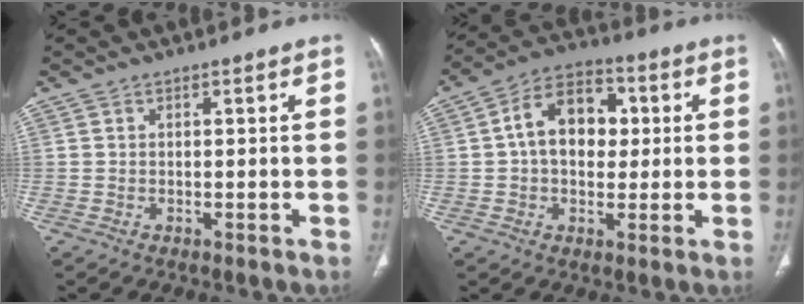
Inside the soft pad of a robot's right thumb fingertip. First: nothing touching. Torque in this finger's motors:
{"motor_torque": [1.62, 1.61, 0.67, -0.51, 0.36]}